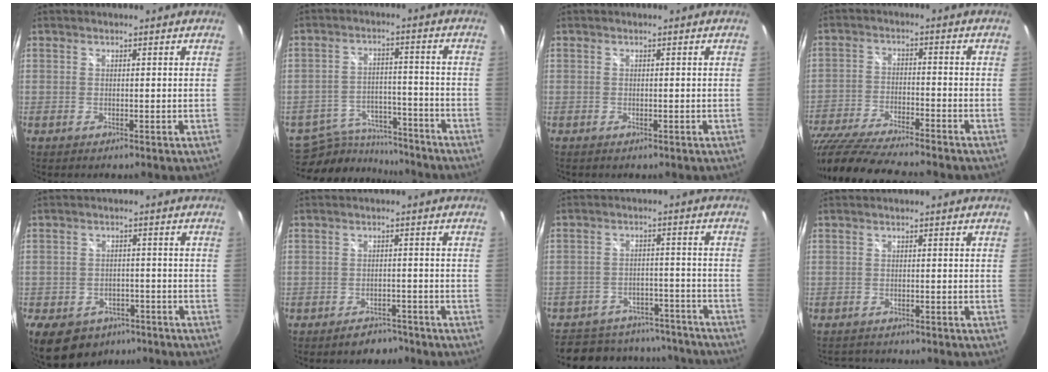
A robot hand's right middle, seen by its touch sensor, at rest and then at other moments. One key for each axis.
{"total": 12.7, "fx": -11.4, "fy": 4.5, "fz": 3.3, "tx": -0.081, "ty": 0.009, "tz": -0.167}
{"total": 0.0}
{"total": 18.4, "fx": -15.6, "fy": 2.5, "fz": 9.4, "tx": -0.197, "ty": -0.046, "tz": -0.268}
{"total": 13.2, "fx": -8.2, "fy": 8.7, "fz": 5.7, "tx": -0.145, "ty": -0.004, "tz": -0.113}
{"total": 4.0, "fx": -3.3, "fy": 2.0, "fz": 1.0, "tx": -0.022, "ty": 0.006, "tz": -0.043}
{"total": 21.3, "fx": -18.2, "fy": 8.7, "fz": 6.8, "tx": -0.153, "ty": 0.025, "tz": -0.223}
{"total": 2.9, "fx": -2.7, "fy": 0.9, "fz": 0.6, "tx": -0.015, "ty": -0.004, "tz": -0.043}